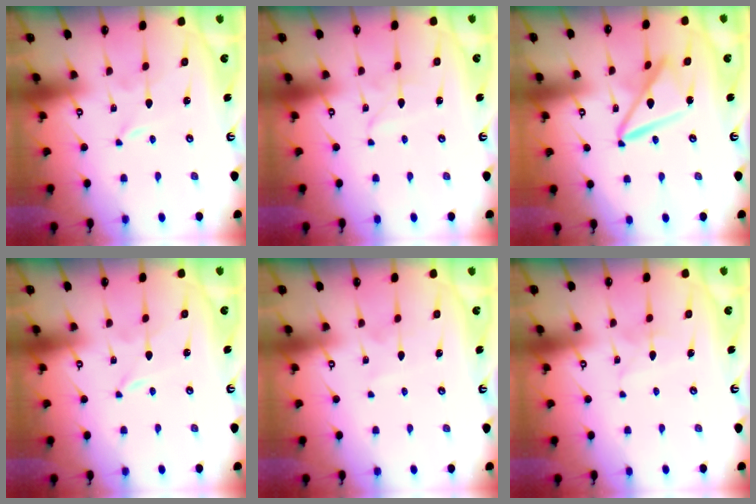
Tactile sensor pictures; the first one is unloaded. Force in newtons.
{"total": 1.8, "press": 1.8, "slide": 0.1}
{"total": 12.7, "press": 12.7, "slide": 1.2}
{"total": 0.0}
{"total": 5.4, "press": 5.3, "slide": 0.6}
{"total": 3.2, "press": 3.1, "slide": 0.2}